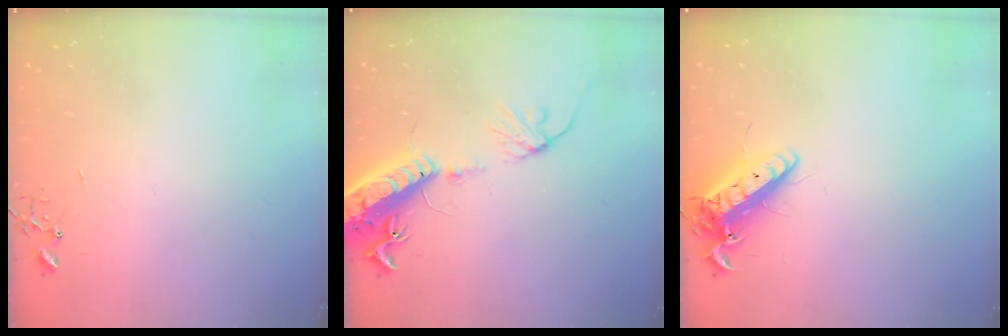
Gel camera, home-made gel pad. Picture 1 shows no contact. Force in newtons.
{"total": 16.6, "press": 16.2, "slide": 3.8}
{"total": 15.0, "press": 14.8, "slide": 2.4}